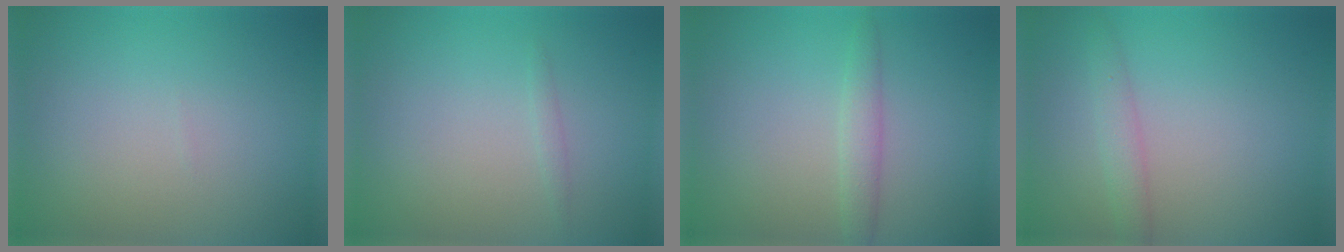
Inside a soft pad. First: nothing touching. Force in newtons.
{"total": 0.5, "press": 0.5, "slide": 0.0}
{"total": 1.8, "press": 1.8, "slide": 0.1}
{"total": 1.8, "press": 1.8, "slide": 0.0}